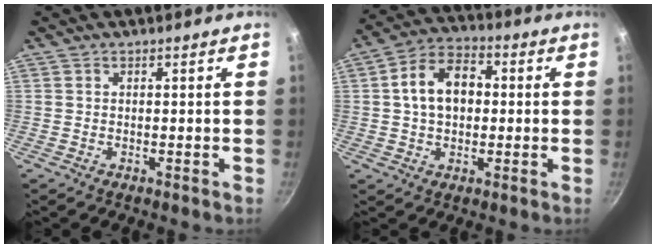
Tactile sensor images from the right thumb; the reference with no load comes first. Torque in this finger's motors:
{"motor_torque": [-0.65, 0.67, 0.05, 0.18, 0.04]}